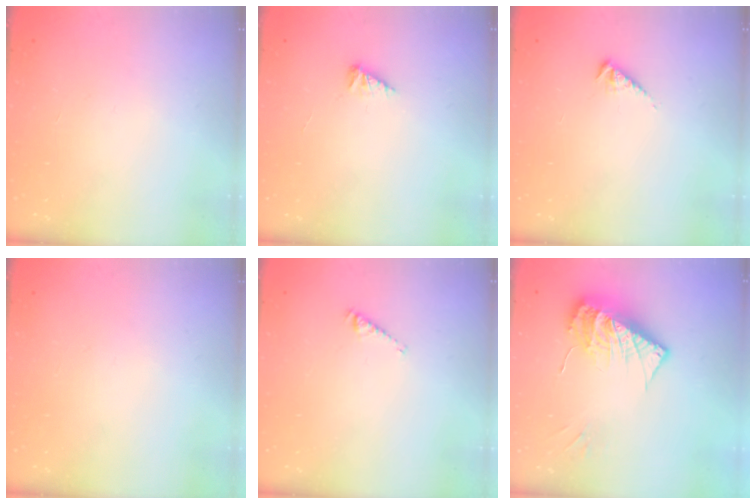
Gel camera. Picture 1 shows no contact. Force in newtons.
{"total": 2.2, "press": 2.2, "slide": 0.3}
{"total": 3.3, "press": 3.2, "slide": 0.5}
{"total": 0.0}
{"total": 3.0, "press": 2.9, "slide": 0.4}
{"total": 14.2, "press": 14.2, "slide": 1.3}